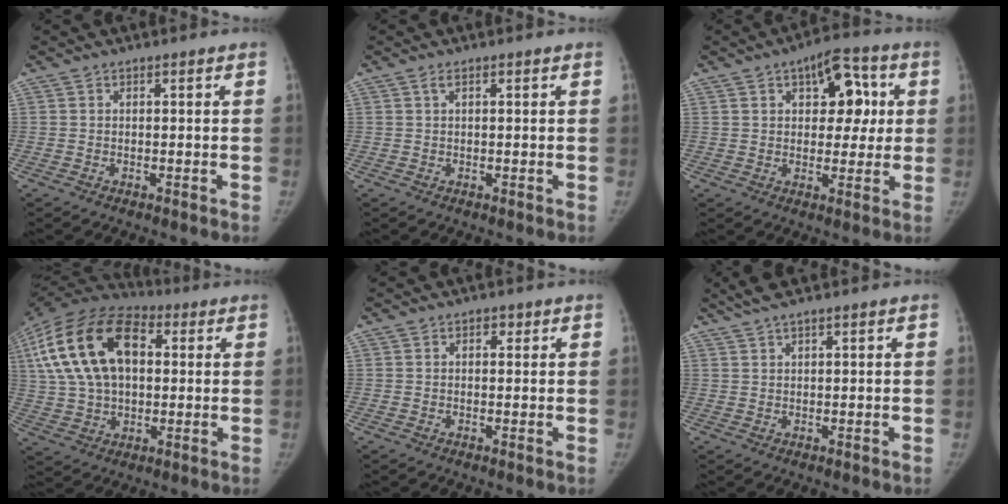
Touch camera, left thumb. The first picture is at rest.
{"total": 0.9, "force": [0.5, 0.2, 0.7], "torque": [-0.017, 0.008, 0.009]}
{"total": 11.1, "force": [3.2, 6.5, 8.4], "torque": [-0.070, 0.009, 0.038]}
{"total": 22.4, "force": [5.3, 13.6, 17.0], "torque": [-0.321, 0.018, 0.086]}
{"total": 1.4, "force": [0.7, 0.9, 0.8], "torque": [-0.002, 0.000, 0.007]}
{"total": 3.6, "force": [2.8, 0.3, 2.2], "torque": [-0.049, 0.011, 0.059]}